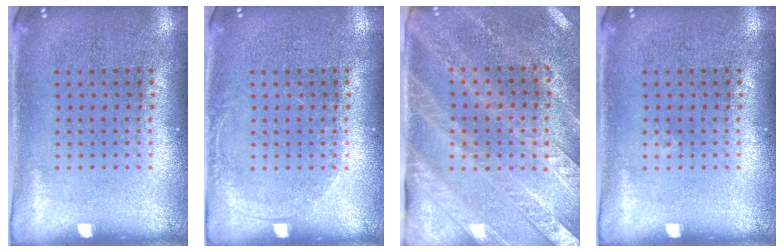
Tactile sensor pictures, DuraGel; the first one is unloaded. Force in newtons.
{"total": 0.9, "press": 0.8, "slide": 0.2}
{"total": 2.7, "press": 2.4, "slide": 1.2}
{"total": 0.0}